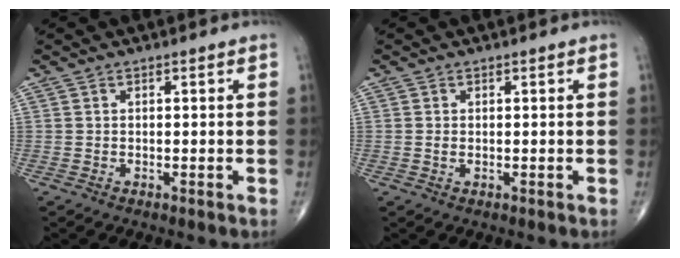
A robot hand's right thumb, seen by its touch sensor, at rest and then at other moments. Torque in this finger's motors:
{"motor_torque": [-0.08, 0.10, 0.13, 0.15, -0.06]}